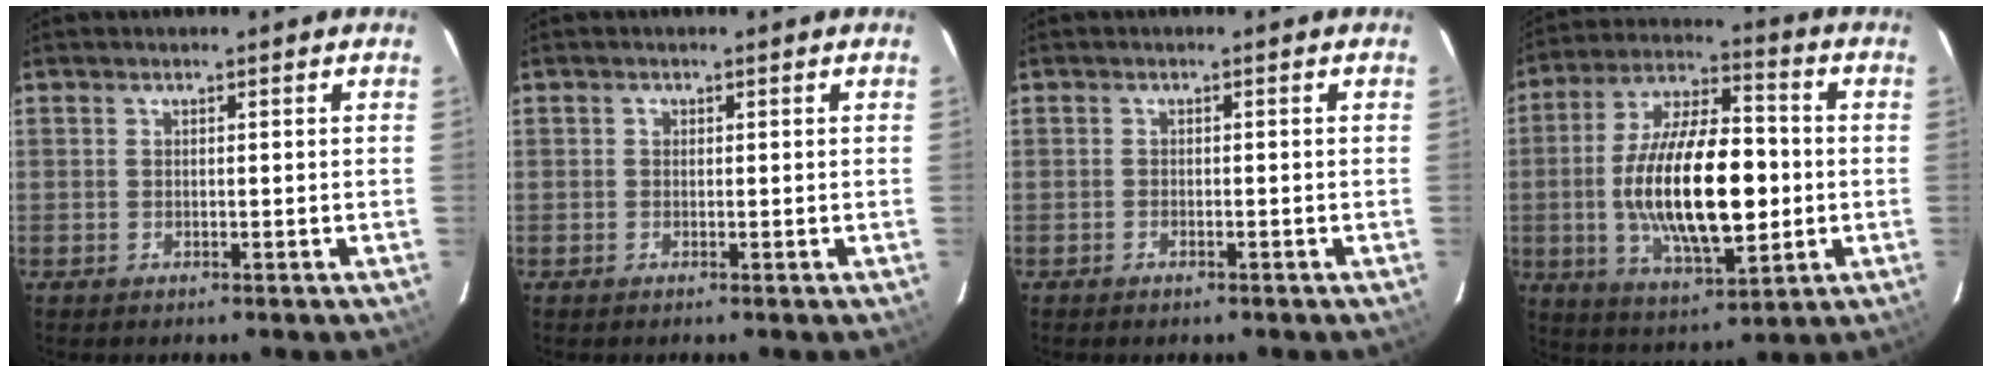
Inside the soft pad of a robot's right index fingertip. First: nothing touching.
{"total": 0.8, "force": [0.0, 0.8, 0.1], "torque": [0.001, 0.003, -0.003]}
{"total": 1.3, "force": [-0.9, 0.6, 0.7], "torque": [-0.013, 0.000, -0.017]}
{"total": 21.1, "force": [-2.0, 8.7, 19.2], "torque": [-0.359, 0.004, -0.029]}